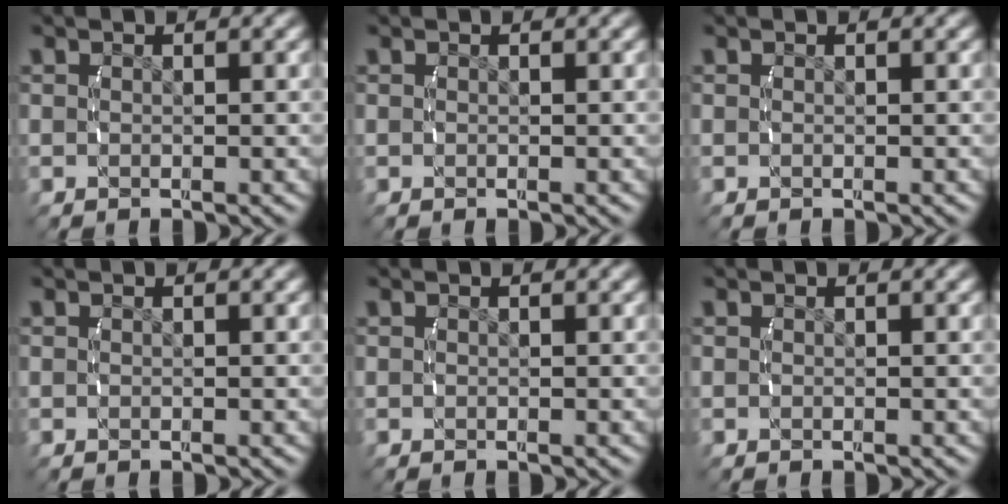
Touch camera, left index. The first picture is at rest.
{"total": 0.0}
{"total": 0.0}
{"total": 0.0}
{"total": 0.0}
{"total": 0.0}